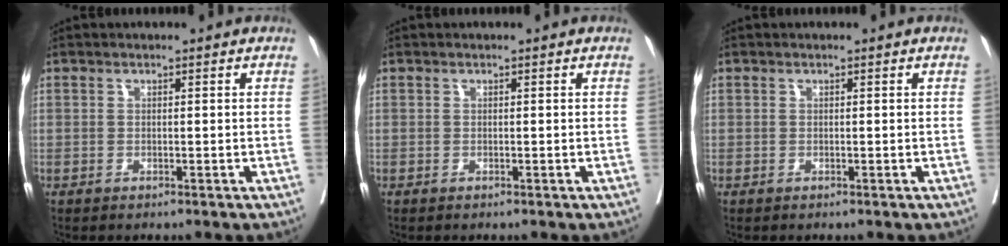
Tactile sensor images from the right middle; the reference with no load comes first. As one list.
[{"total": 0.0}, {"total": 0.0}]